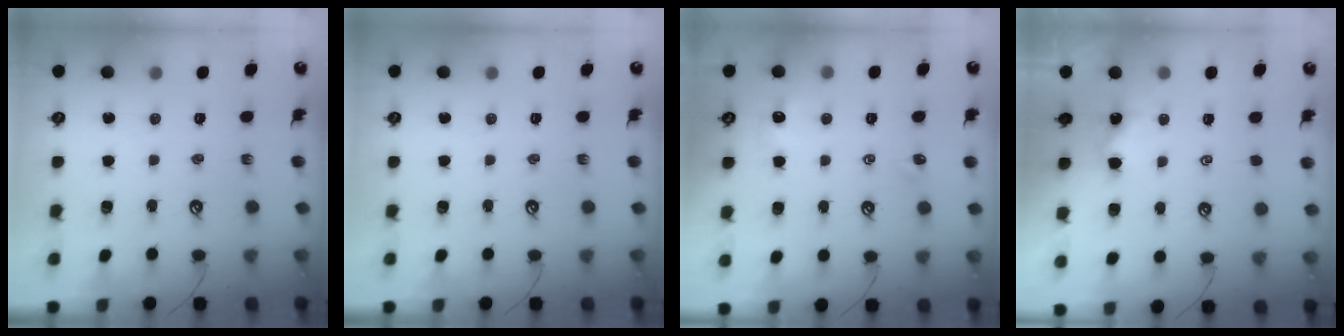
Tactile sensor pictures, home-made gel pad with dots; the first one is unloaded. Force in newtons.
{"total": 0.0}
{"total": 2.2, "press": 2.1, "slide": 0.6}
{"total": 0.5, "press": 0.3, "slide": 0.4}